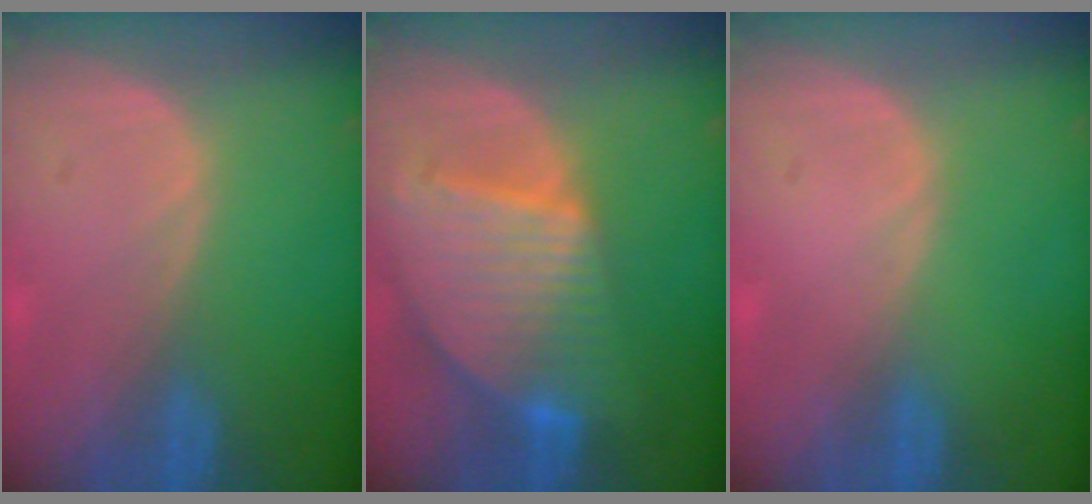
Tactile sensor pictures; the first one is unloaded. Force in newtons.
{"total": 9.5, "press": 8.2, "slide": 4.8}
{"total": 0.0}